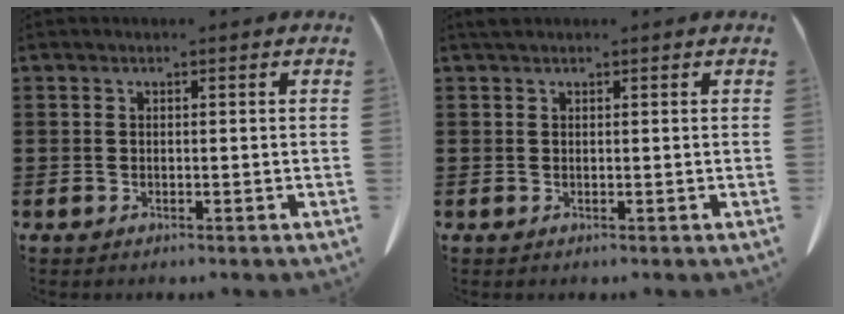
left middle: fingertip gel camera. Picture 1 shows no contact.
{"total": 0.8, "force": [0.6, 0.3, 0.3], "torque": [-0.009, 0.001, 0.013]}